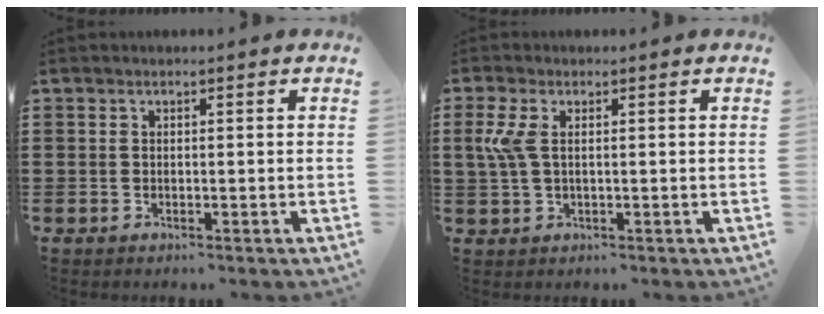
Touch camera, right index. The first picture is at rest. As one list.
[{"total": 4.3, "force": [0.8, 1.9, 3.8], "torque": [-0.115, -0.006, 0.001]}]